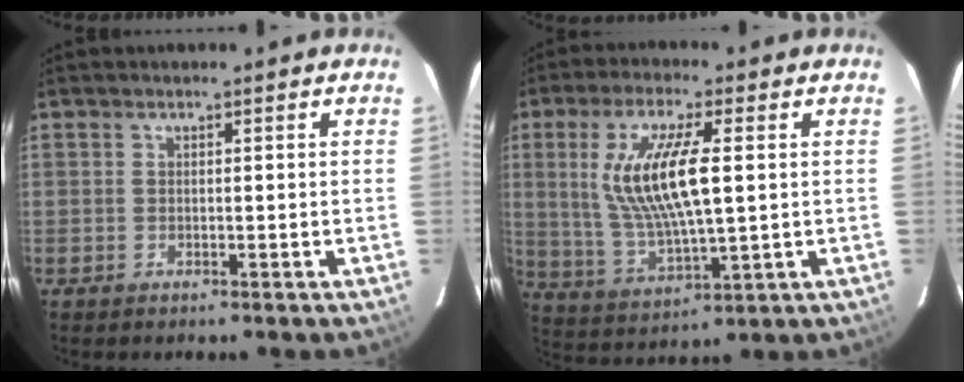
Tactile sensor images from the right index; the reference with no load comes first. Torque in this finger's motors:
{"motor_torque": [0.68, 0.21, 0.68, 0.21]}